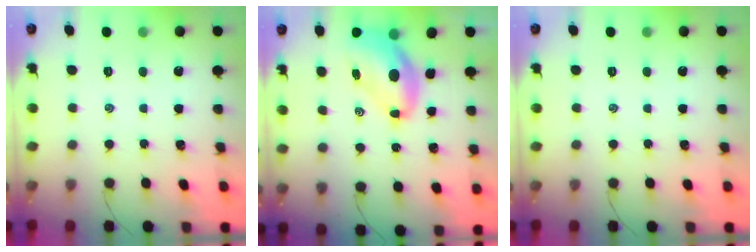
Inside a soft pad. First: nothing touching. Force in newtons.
{"total": 8.9, "press": 8.5, "slide": 2.7}
{"total": 0.0}